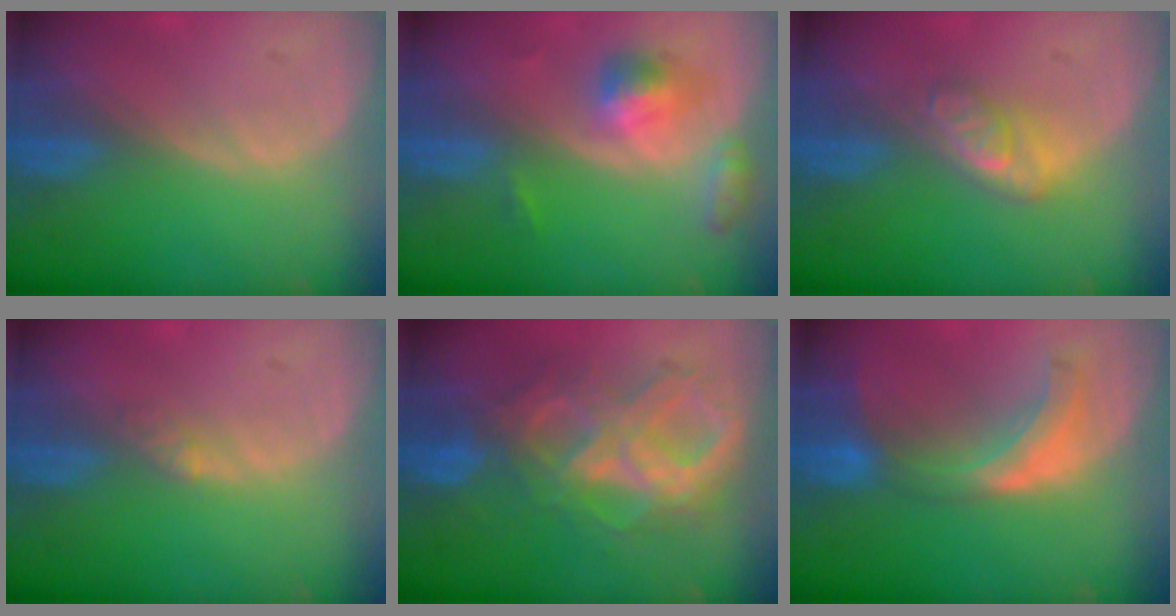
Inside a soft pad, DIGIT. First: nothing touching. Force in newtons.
{"total": 5.2, "press": 4.9, "slide": 1.7}
{"total": 4.7, "press": 4.1, "slide": 2.2}
{"total": 1.8, "press": 1.6, "slide": 1.0}
{"total": 10.1, "press": 10.0, "slide": 1.2}
{"total": 7.4, "press": 6.8, "slide": 2.8}